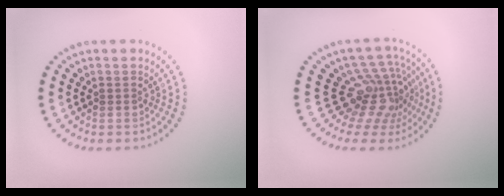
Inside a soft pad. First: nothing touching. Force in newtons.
{"total": 4.7, "press": 3.1, "slide": 3.6}